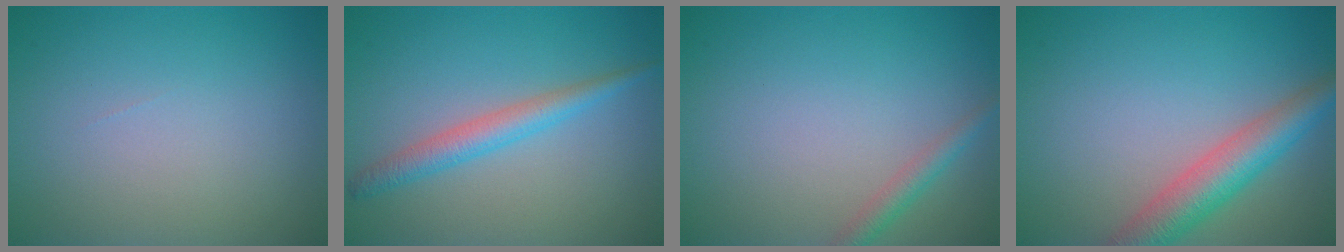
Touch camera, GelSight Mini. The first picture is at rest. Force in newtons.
{"total": 2.8, "press": 2.8, "slide": 0.1}
{"total": 1.7, "press": 1.7, "slide": 0.1}
{"total": 5.3, "press": 5.3, "slide": 0.2}